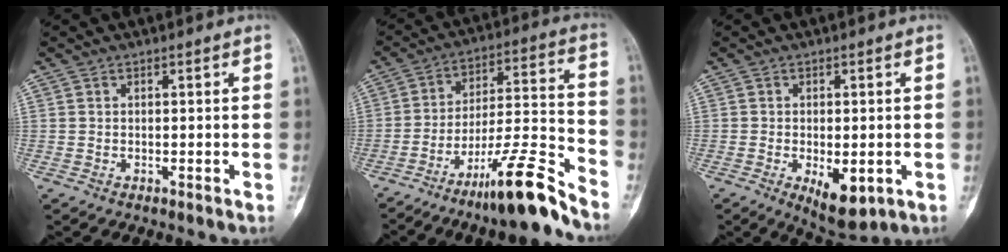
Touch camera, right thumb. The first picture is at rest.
{"total": 15.6, "force": [-11.7, 1.1, 10.3], "torque": [-0.166, 0.093, -0.193]}
{"total": 7.6, "force": [-2.2, 3.5, 6.3], "torque": [-0.086, -0.008, -0.022]}